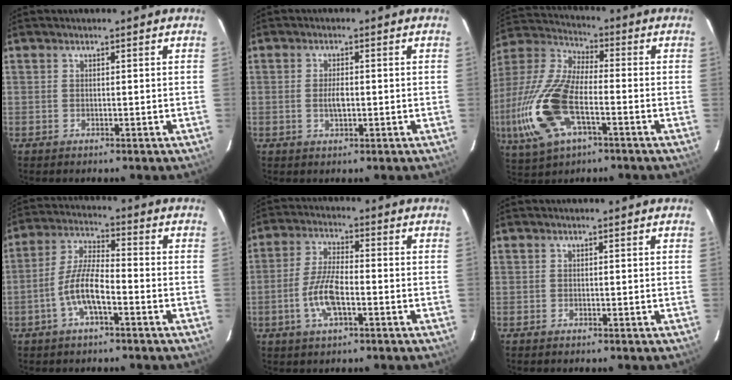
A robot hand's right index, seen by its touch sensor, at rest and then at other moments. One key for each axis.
{"total": 2.9, "fx": -0.5, "fy": 1.3, "fz": 2.5, "tx": -0.047, "ty": -0.001, "tz": -0.008}
{"total": 20.6, "fx": -6.2, "fy": 9.1, "fz": 17.4, "tx": -0.390, "ty": -0.021, "tz": -0.120}
{"total": 8.4, "fx": -3.7, "fy": 2.3, "fz": 7.1, "tx": -0.155, "ty": 0.009, "tz": -0.071}
{"total": 8.3, "fx": -3.0, "fy": 2.7, "fz": 7.3, "tx": -0.154, "ty": 0.002, "tz": -0.059}
{"total": 0.0}